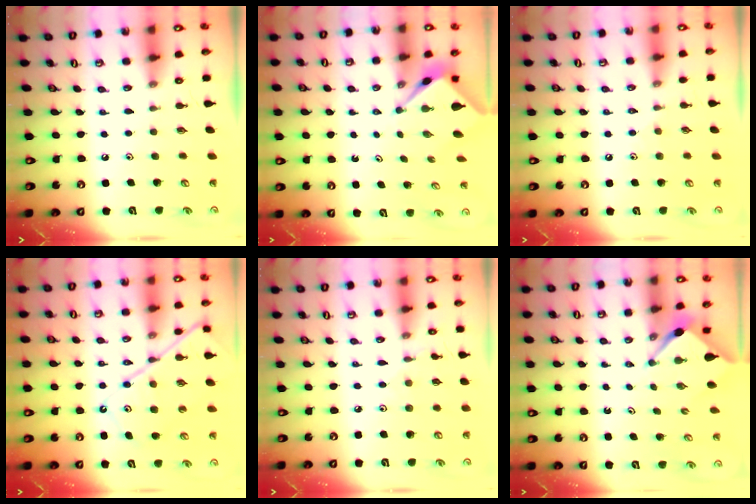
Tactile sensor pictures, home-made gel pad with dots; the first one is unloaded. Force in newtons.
{"total": 2.5, "press": 2.5, "slide": 0.2}
{"total": 4.1, "press": 4.1, "slide": 0.6}
{"total": 12.1, "press": 12.0, "slide": 1.4}
{"total": 2.2, "press": 2.2, "slide": 0.4}
{"total": 2.4, "press": 2.4, "slide": 0.1}